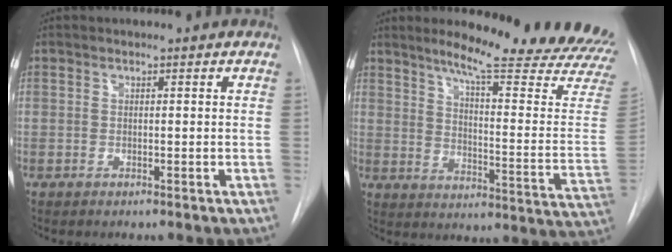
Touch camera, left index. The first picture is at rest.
{"total": 24.8, "force": [22.0, 0.5, 11.4], "torque": [-0.155, -0.117, 0.264]}